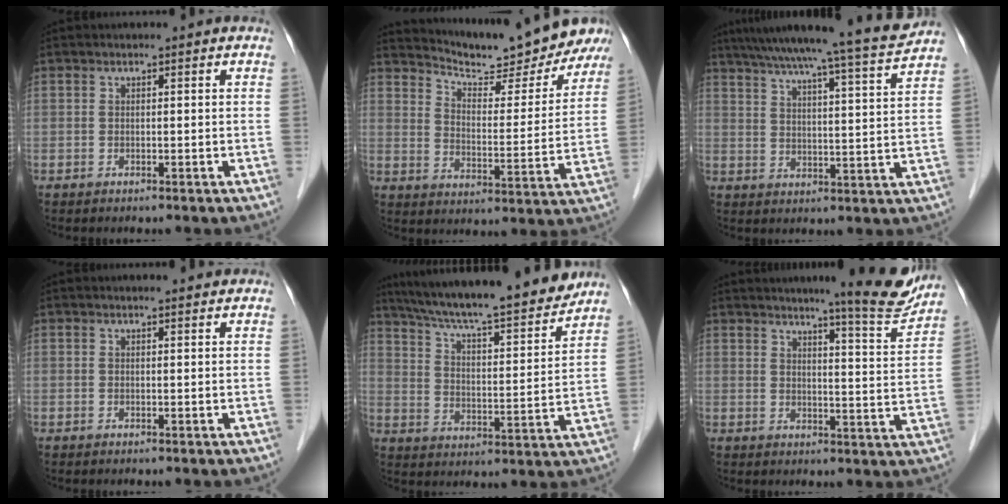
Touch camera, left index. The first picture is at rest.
{"total": 16.7, "force": [15.6, 2.0, 5.6], "torque": [-0.089, -0.025, 0.214]}
{"total": 18.5, "force": [16.6, -1.6, 8.0], "torque": [-0.133, -0.031, 0.228]}
{"total": 2.1, "force": [1.9, 0.2, 0.7], "torque": [-0.012, 0.005, 0.023]}
{"total": 20.9, "force": [18.4, 1.5, 9.7], "torque": [-0.163, -0.006, 0.274]}
{"total": 10.5, "force": [9.4, -0.1, 4.6], "torque": [-0.057, -0.026, 0.108]}